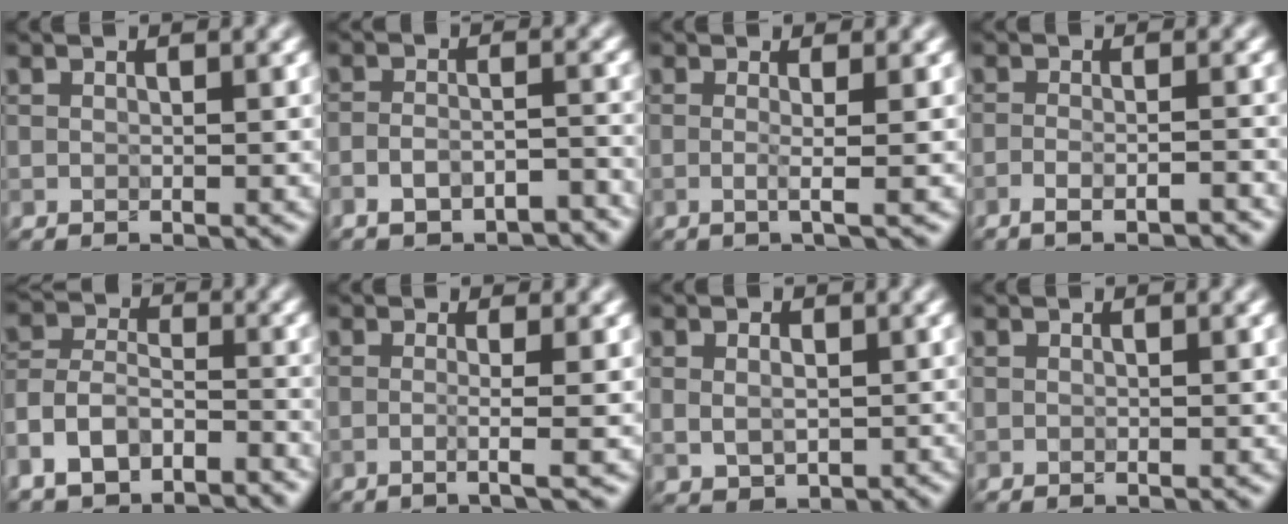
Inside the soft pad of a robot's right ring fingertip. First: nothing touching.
{"total": 6.5, "force": [-5.7, 2.0, 2.4], "torque": [-0.039, 0.001, -0.085]}
{"total": 2.1, "force": [0.2, 0.8, 1.9], "torque": [-0.023, 0.003, -0.023]}
{"total": 4.0, "force": [-3.1, 0.9, 2.3], "torque": [-0.032, 0.003, -0.051]}
{"total": 7.0, "force": [-5.6, 3.3, 2.7], "torque": [-0.055, 0.001, -0.115]}
{"total": 2.3, "force": [-0.4, 0.7, 2.2], "torque": [-0.020, -0.001, -0.026]}
{"total": 3.3, "force": [0.3, 2.7, 2.0], "torque": [-0.021, 0.003, 0.007]}
{"total": 0.0}